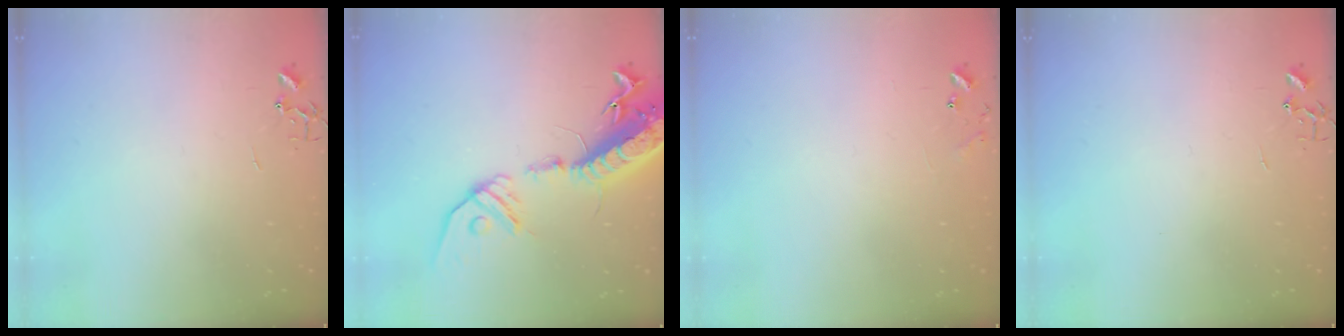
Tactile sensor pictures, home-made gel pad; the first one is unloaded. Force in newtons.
{"total": 20.4, "press": 19.9, "slide": 4.3}
{"total": 7.0, "press": 7.0, "slide": 0.5}
{"total": 0.0}